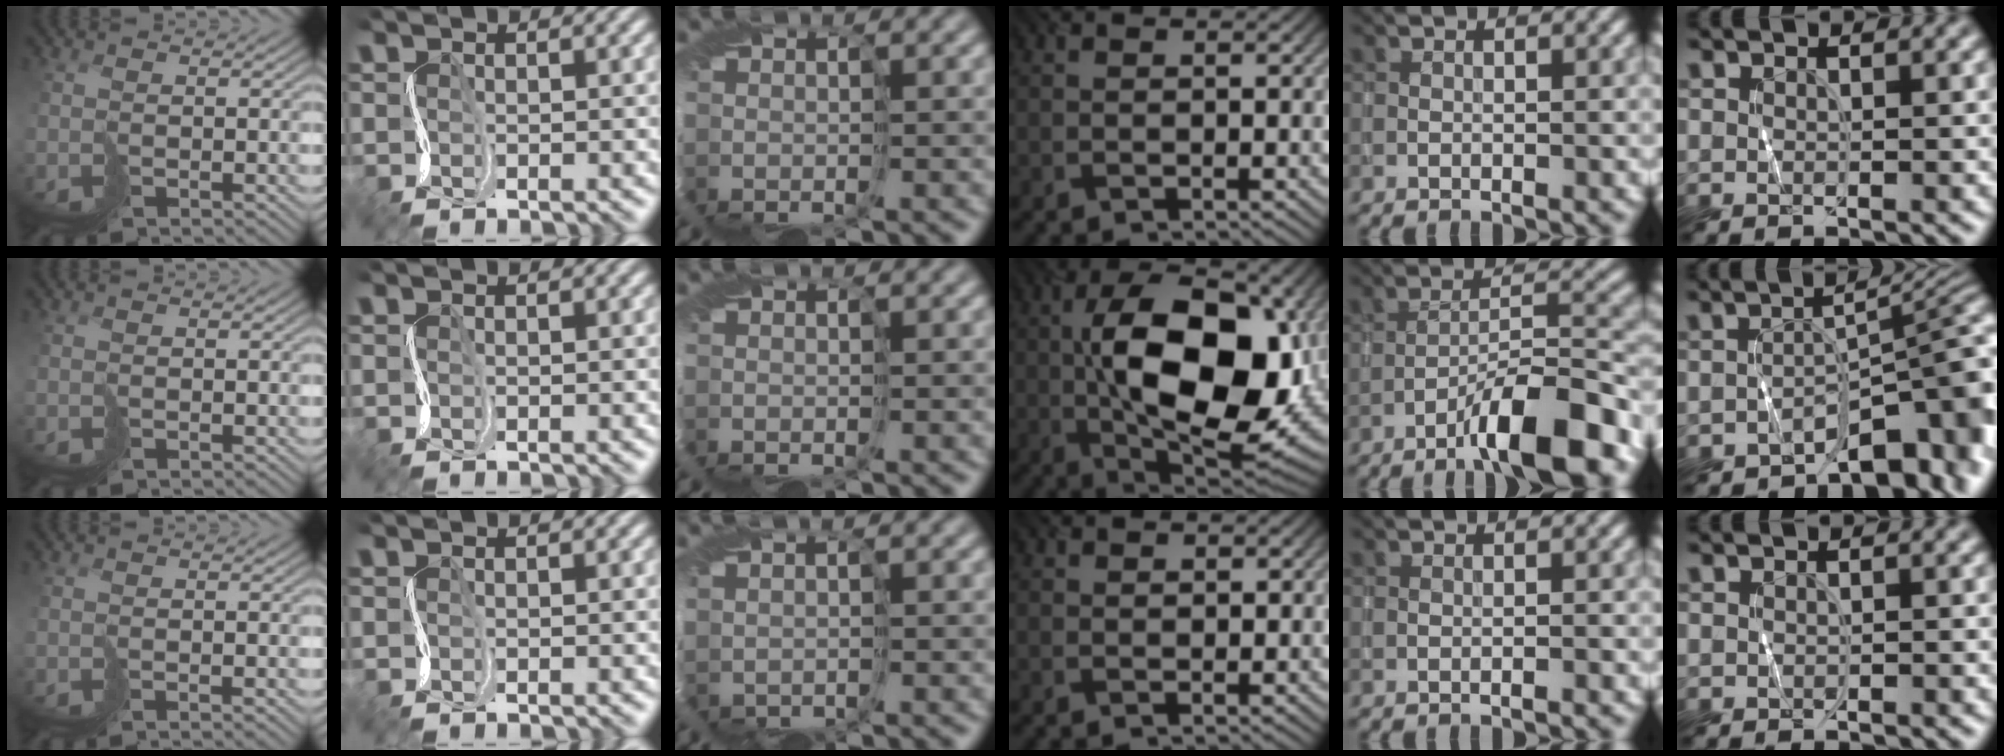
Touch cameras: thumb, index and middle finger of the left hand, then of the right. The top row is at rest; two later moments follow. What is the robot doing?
{"motion": "cut", "object": "wrapping paper"}